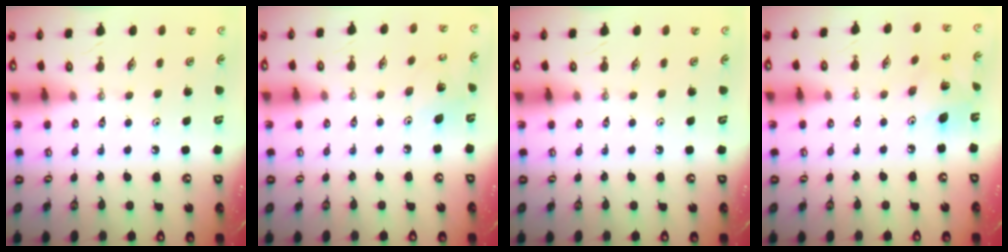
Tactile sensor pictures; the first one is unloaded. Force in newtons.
{"total": 7.1, "press": 6.6, "slide": 2.5}
{"total": 0.0}
{"total": 9.2, "press": 9.2, "slide": 0.7}